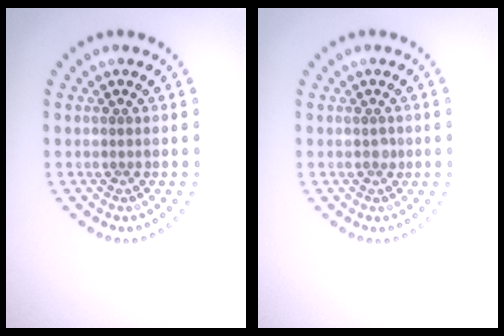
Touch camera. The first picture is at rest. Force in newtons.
{"total": 0.6, "press": 0.6, "slide": 0.2}